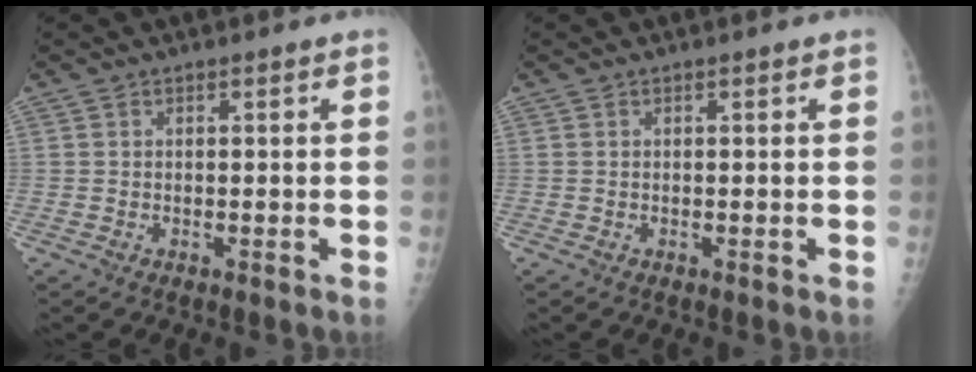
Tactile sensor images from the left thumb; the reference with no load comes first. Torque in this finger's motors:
{"motor_torque": [0.00, 0.00, -0.03, -0.02, 0.00]}